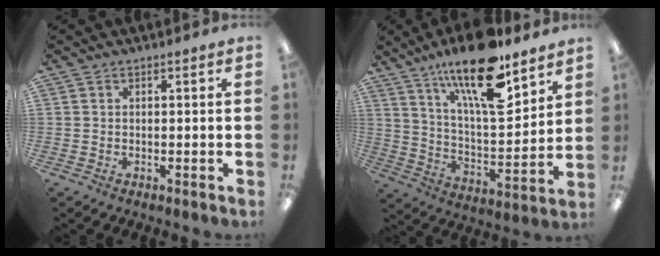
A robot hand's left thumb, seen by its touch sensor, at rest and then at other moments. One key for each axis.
{"total": 20.1, "fx": 13.9, "fy": 6.3, "fz": 13.1, "tx": -0.227, "ty": -0.082, "tz": 0.230}